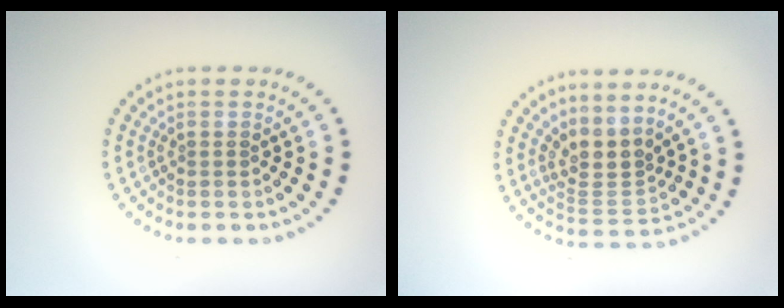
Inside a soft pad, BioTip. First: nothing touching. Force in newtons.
{"total": 3.0, "press": 2.1, "slide": 2.1}